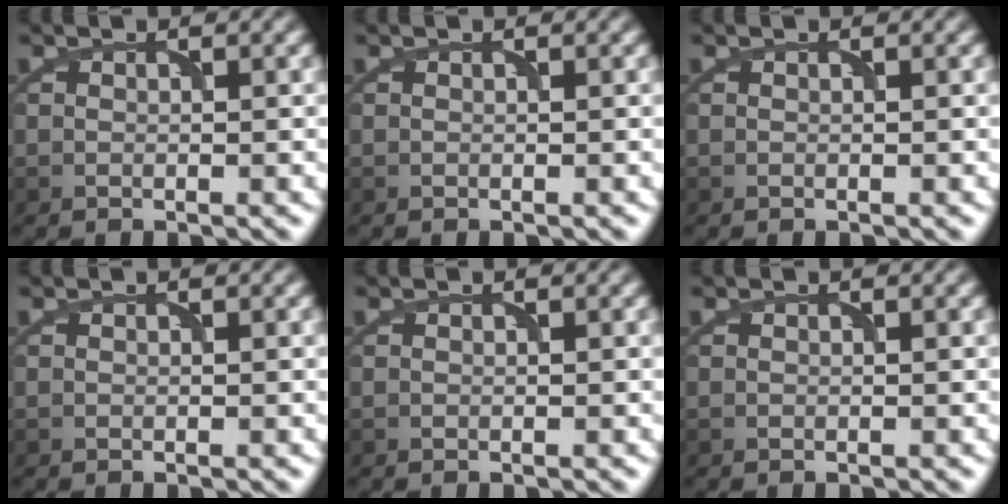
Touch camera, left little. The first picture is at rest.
{"total": 0.0}
{"total": 0.0}
{"total": 0.0}
{"total": 0.0}
{"total": 0.0}